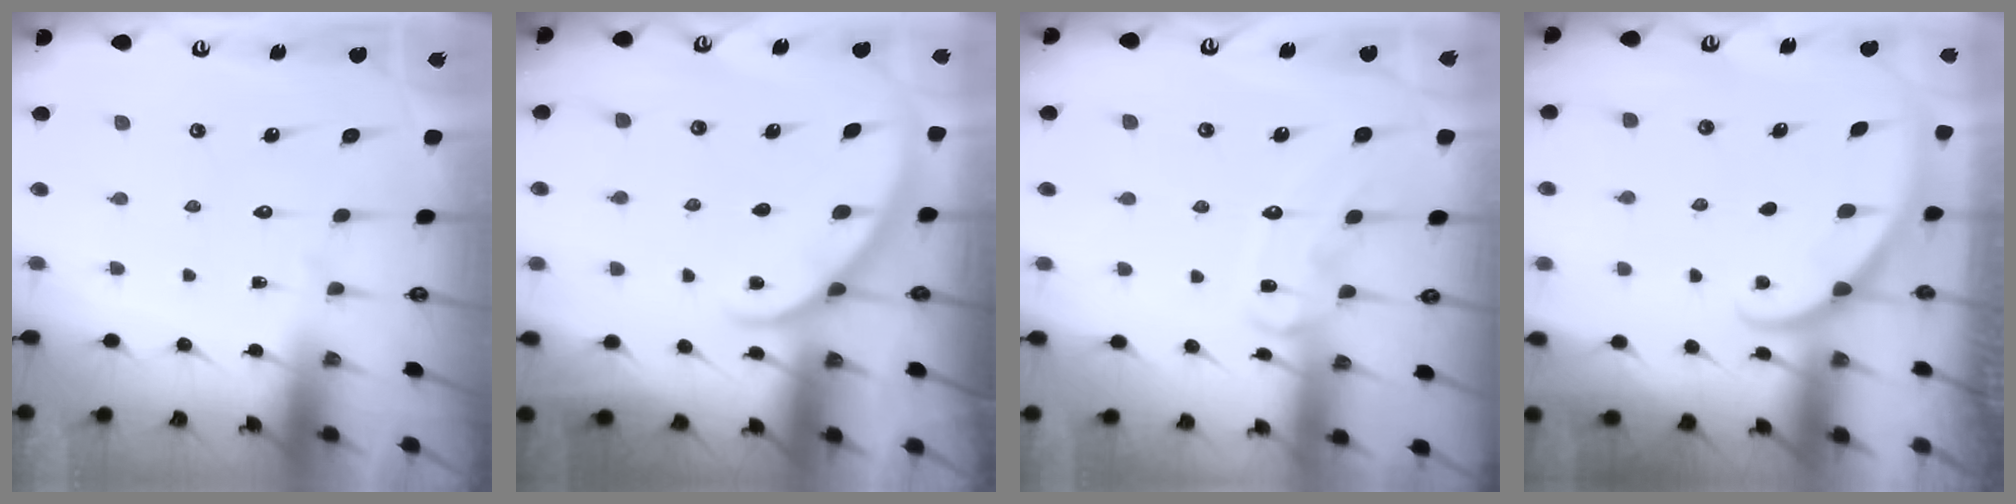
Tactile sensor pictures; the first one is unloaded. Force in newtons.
{"total": 2.0, "press": 2.0, "slide": 0.2}
{"total": 10.5, "press": 10.5, "slide": 0.7}
{"total": 2.1, "press": 2.1, "slide": 0.2}